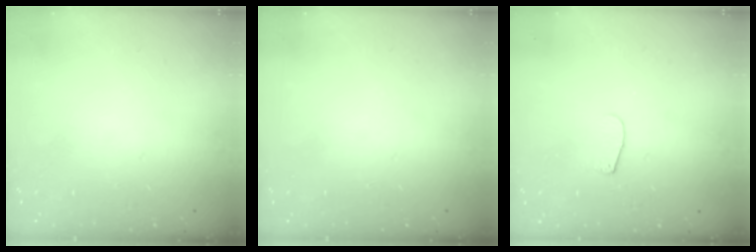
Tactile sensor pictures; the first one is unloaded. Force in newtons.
{"total": 0.0}
{"total": 6.2, "press": 6.2, "slide": 0.7}